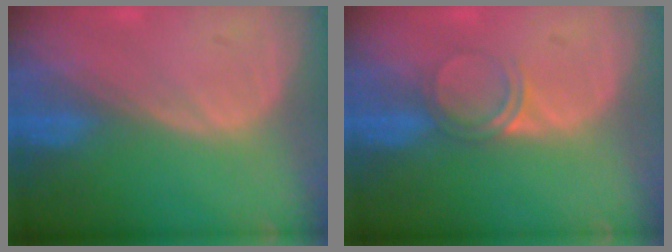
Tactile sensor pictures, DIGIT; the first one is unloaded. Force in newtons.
{"total": 2.9, "press": 2.6, "slide": 1.1}